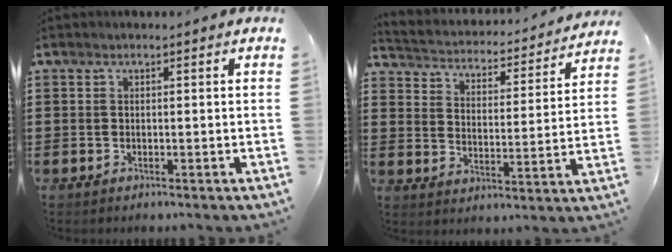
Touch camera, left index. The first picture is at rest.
{"total": 2.9, "force": [2.9, 0.3, 0.0], "torque": [-0.022, -0.032, 0.039]}